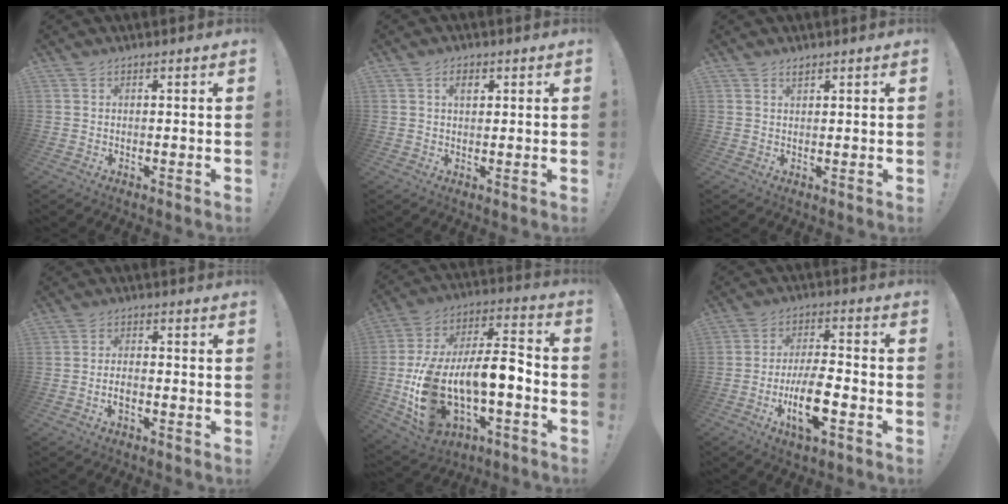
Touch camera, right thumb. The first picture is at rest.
{"total": 2.6, "force": [1.0, 1.5, 1.9], "torque": [-0.032, 0.004, 0.015]}
{"total": 1.3, "force": [1.1, 0.4, 0.4], "torque": [0.001, -0.004, 0.020]}
{"total": 2.6, "force": [-1.3, 1.0, 2.0], "torque": [-0.047, 0.004, -0.022]}
{"total": 19.3, "force": [-5.6, 10.2, 15.4], "torque": [-0.319, 0.010, -0.082]}
{"total": 12.6, "force": [-4.7, 4.1, 10.9], "torque": [-0.203, 0.012, -0.080]}